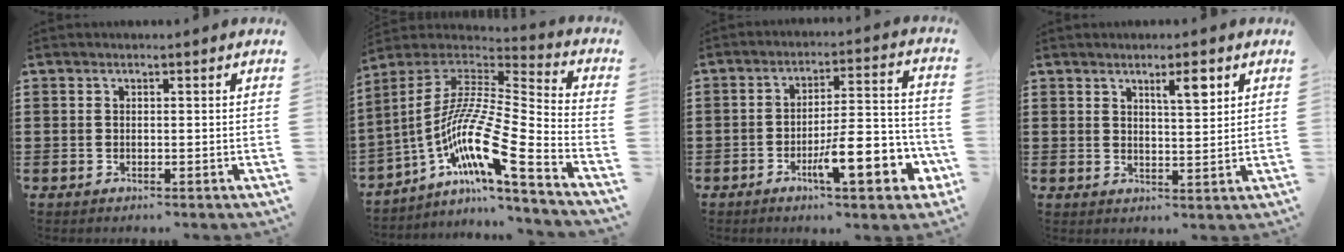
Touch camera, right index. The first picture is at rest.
{"total": 13.4, "force": [-6.6, 1.6, 11.6], "torque": [-0.254, -0.030, -0.140]}
{"total": 11.1, "force": [-5.0, 3.1, 9.5], "torque": [-0.135, 0.005, -0.082]}
{"total": 4.1, "force": [2.3, 1.0, 3.2], "torque": [-0.043, -0.003, 0.033]}